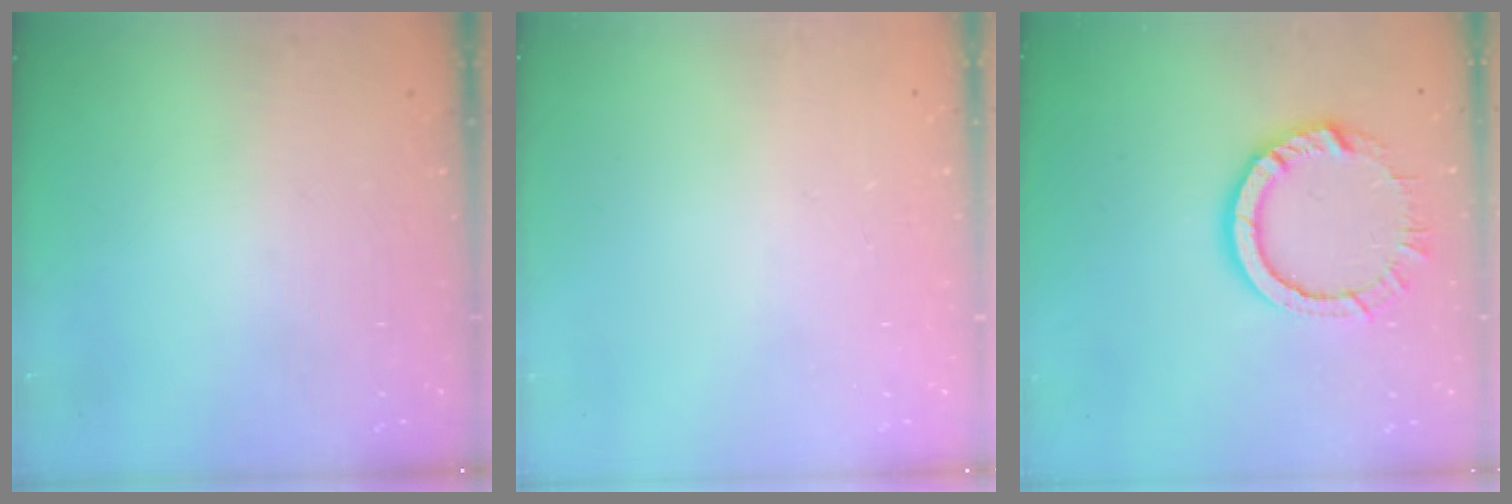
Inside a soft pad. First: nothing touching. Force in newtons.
{"total": 2.6, "press": 2.6, "slide": 0.2}
{"total": 9.8, "press": 9.8, "slide": 0.4}